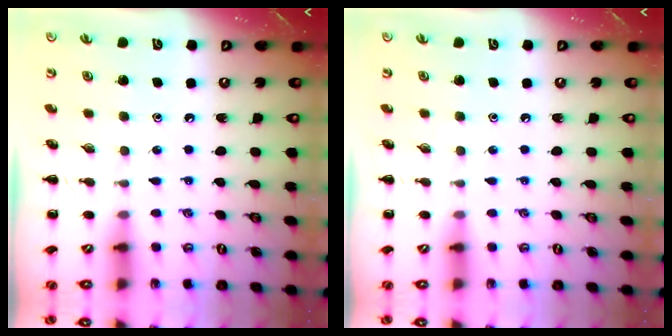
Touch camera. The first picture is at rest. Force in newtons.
{"total": 0.0}